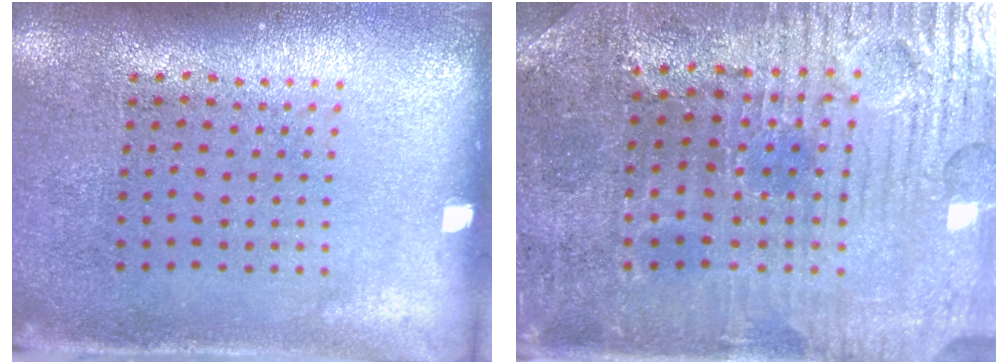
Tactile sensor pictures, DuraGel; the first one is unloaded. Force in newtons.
{"total": 3.6, "press": 3.6, "slide": 0.4}